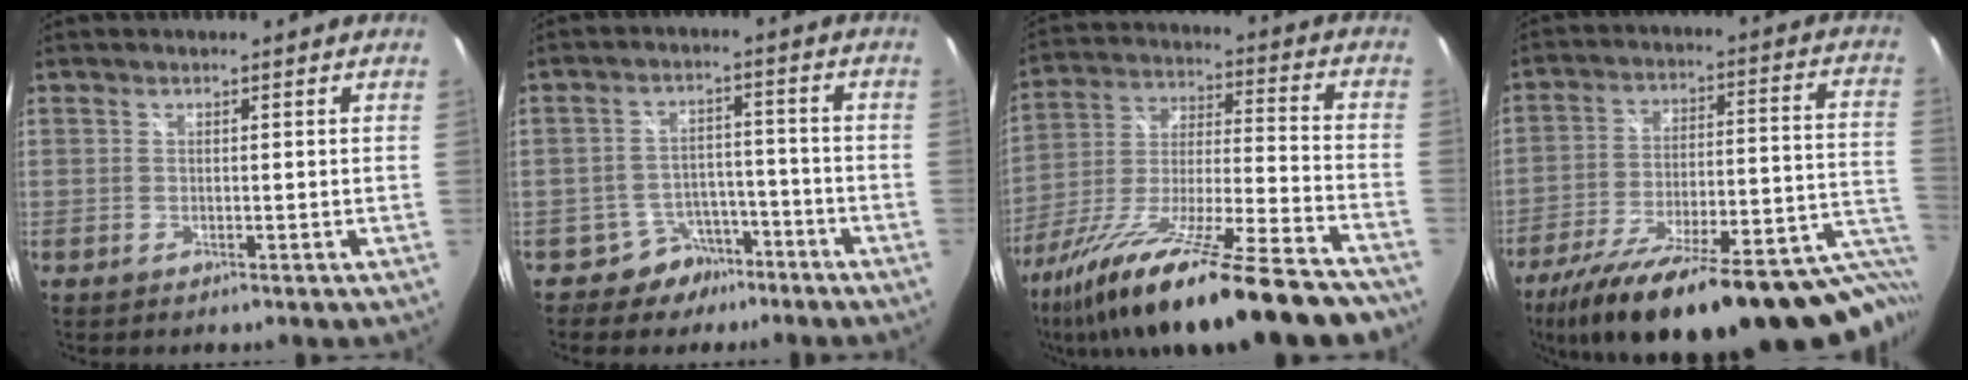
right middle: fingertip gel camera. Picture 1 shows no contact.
{"total": 6.6, "force": [-4.7, 4.6, 0.6], "torque": [-0.014, 0.027, -0.063]}
{"total": 30.1, "force": [-22.5, 4.5, 19.5], "torque": [-0.344, -0.074, -0.351]}
{"total": 34.6, "force": [-26.1, 8.4, 21.1], "torque": [-0.294, -0.053, -0.364]}